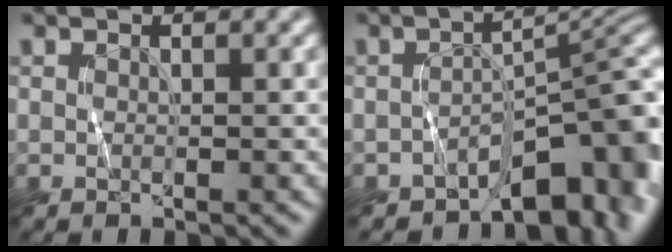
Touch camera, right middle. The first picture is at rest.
{"total": 7.6, "force": [-5.3, 2.7, 4.7], "torque": [-0.037, 0.008, -0.088]}